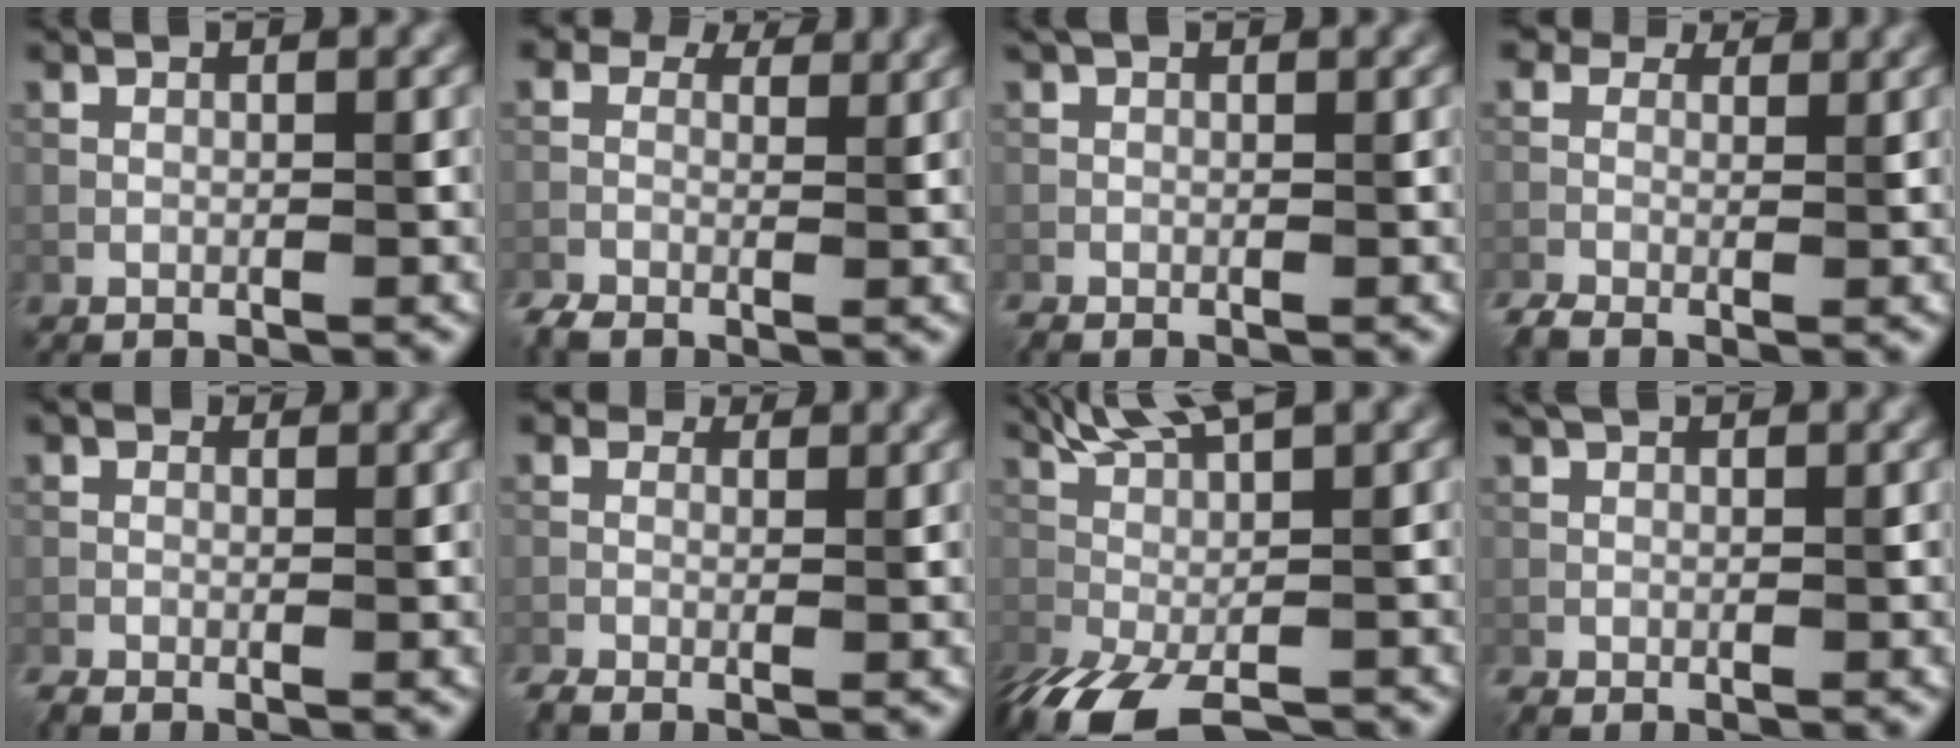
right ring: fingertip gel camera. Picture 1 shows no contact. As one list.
[{"total": 4.1, "force": [0.6, 3.2, 2.6], "torque": [-0.052, -0.003, 0.003]}, {"total": 1.7, "force": [0.1, 0.5, 1.6], "torque": [-0.033, 0.004, -0.001]}, {"total": 3.8, "force": [0.4, 2.8, 2.6], "torque": [-0.056, -0.001, 0.002]}, {"total": 1.7, "force": [-0.6, 1.1, 1.2], "torque": [-0.027, -0.003, -0.011]}, {"total": 2.5, "force": [-0.3, 1.8, 1.7], "torque": [-0.036, -0.001, -0.008]}, {"total": 9.6, "force": [-1.3, 3.5, 8.8], "torque": [-0.149, -0.013, -0.007]}, {"total": 1.9, "force": [0.5, 0.6, 1.7], "torque": [-0.027, 0.005, 0.006]}]